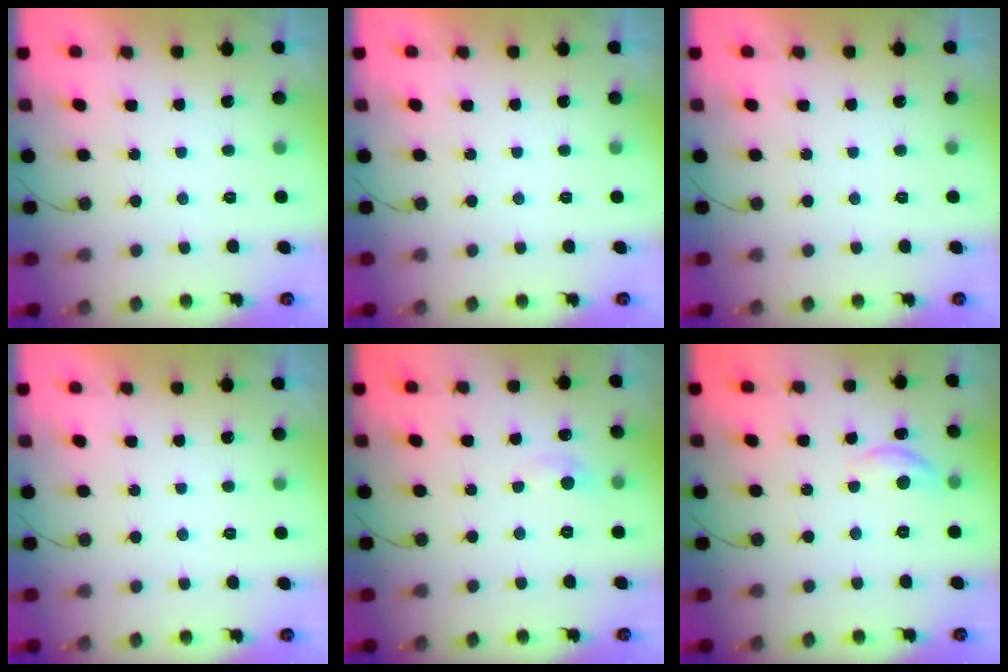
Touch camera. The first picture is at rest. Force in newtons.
{"total": 0.0}
{"total": 0.0}
{"total": 0.0}
{"total": 4.3, "press": 4.3, "slide": 0.5}
{"total": 6.5, "press": 6.5, "slide": 0.7}